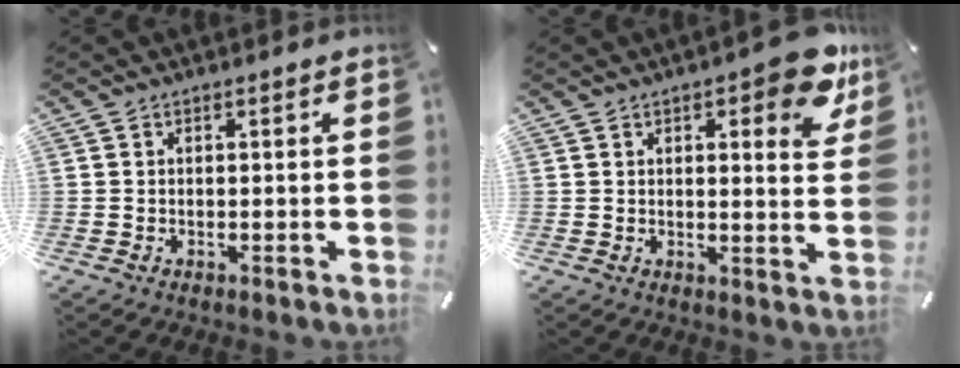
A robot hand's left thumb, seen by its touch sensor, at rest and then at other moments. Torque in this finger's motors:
{"motor_torque": [0.87, -0.12, 0.32, 0.10, -0.01]}